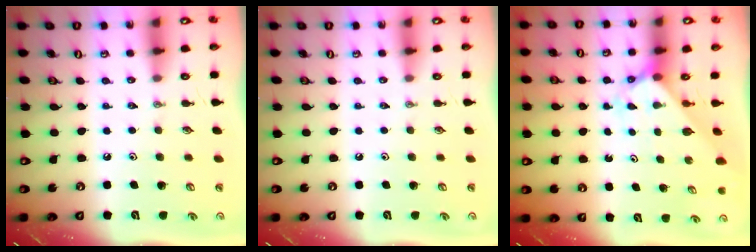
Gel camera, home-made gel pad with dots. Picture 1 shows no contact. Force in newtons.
{"total": 0.0}
{"total": 2.1, "press": 2.1, "slide": 0.2}